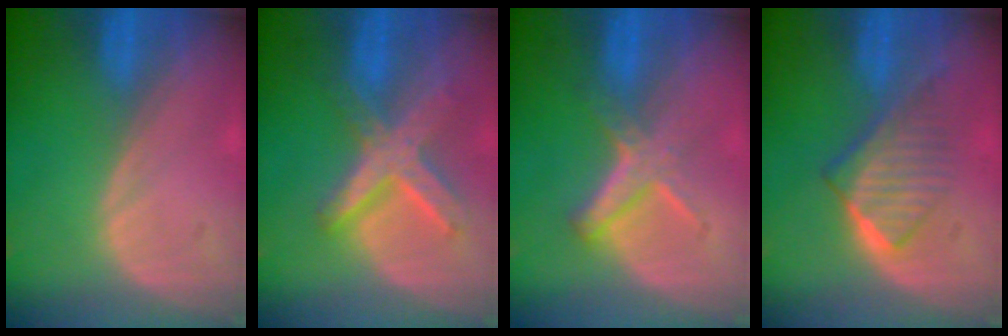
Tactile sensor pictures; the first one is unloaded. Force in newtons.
{"total": 8.4, "press": 7.2, "slide": 4.2}
{"total": 5.8, "press": 5.1, "slide": 2.6}
{"total": 6.5, "press": 5.9, "slide": 2.7}